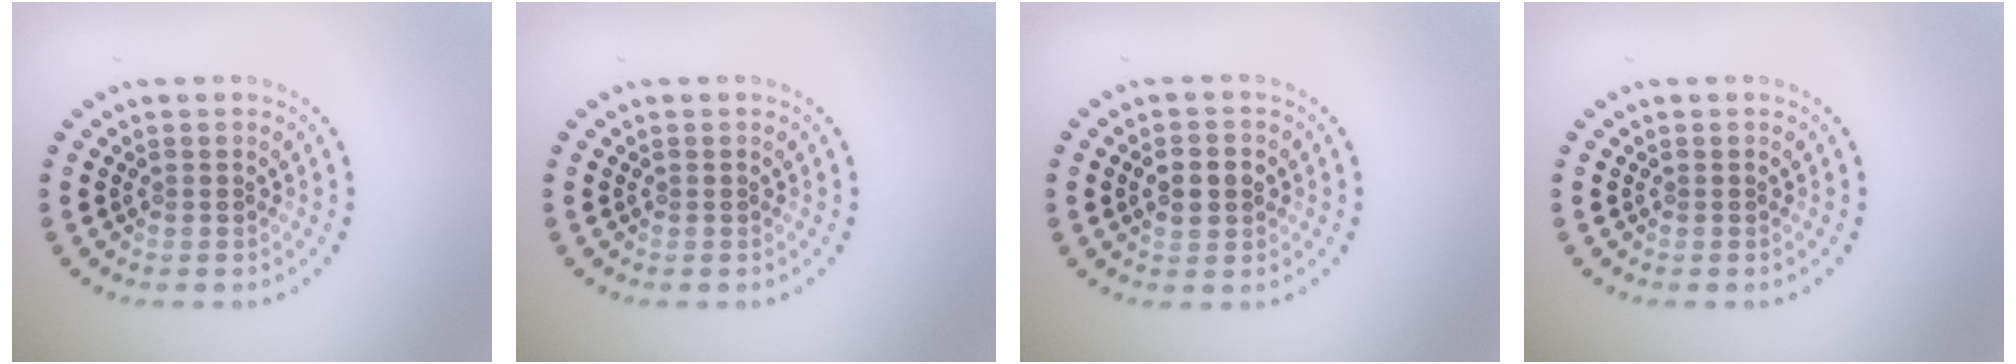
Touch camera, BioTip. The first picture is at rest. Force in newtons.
{"total": 0.0}
{"total": 3.0, "press": 3.0, "slide": 0.1}
{"total": 0.0}